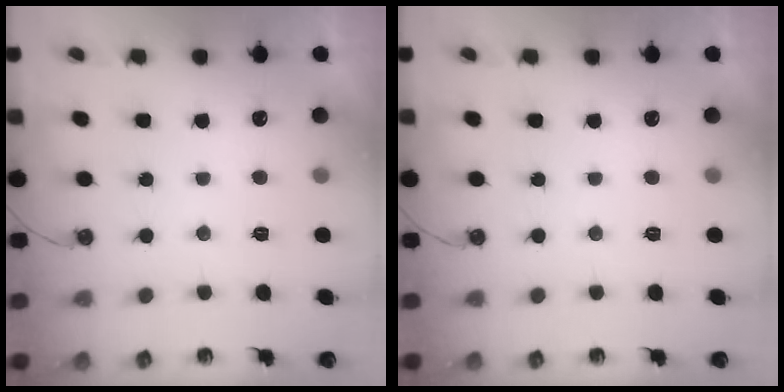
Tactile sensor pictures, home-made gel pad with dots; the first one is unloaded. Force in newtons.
{"total": 0.0}